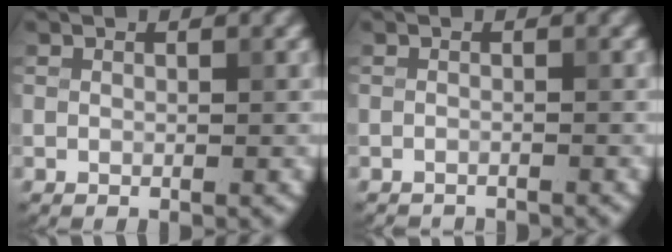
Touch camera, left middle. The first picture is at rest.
{"total": 2.0, "force": [-2.0, 0.1, 0.2], "torque": [0.004, -0.009, -0.029]}